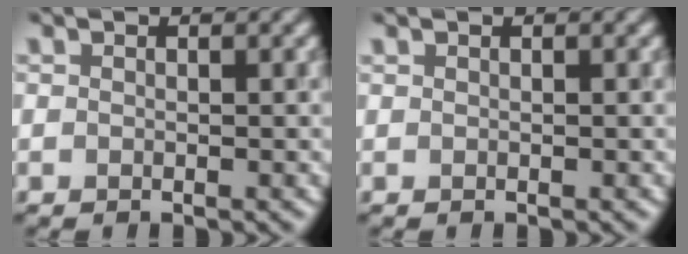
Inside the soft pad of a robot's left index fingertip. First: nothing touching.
{"total": 0.0}